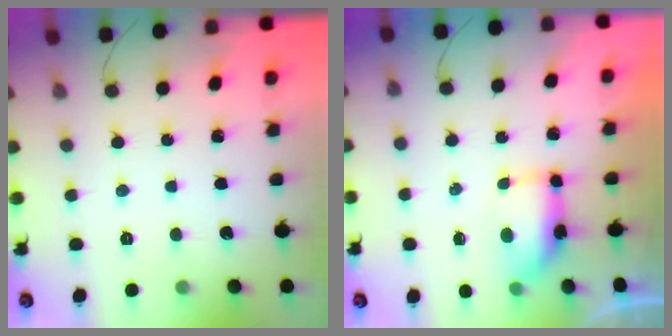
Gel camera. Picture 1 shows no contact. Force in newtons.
{"total": 6.5, "press": 6.5, "slide": 0.4}